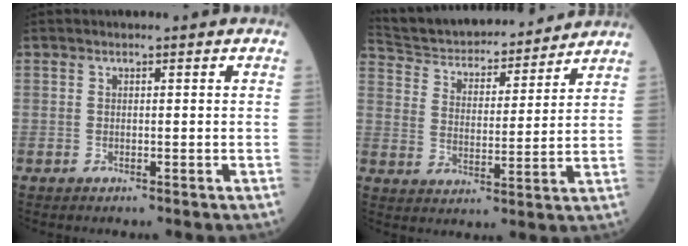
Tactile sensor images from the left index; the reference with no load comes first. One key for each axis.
{"total": 18.6, "fx": 17.2, "fy": 4.3, "fz": 5.6, "tx": -0.099, "ty": 0.015, "tz": 0.265}